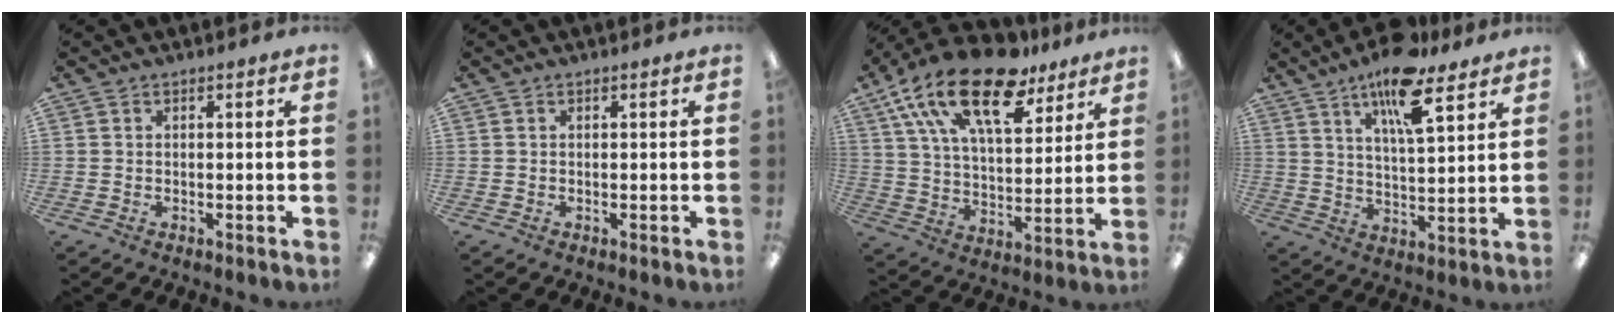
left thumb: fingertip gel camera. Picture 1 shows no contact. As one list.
[{"total": 0.0}, {"total": 22.0, "force": [14.2, 9.6, 13.9], "torque": [-0.237, -0.069, 0.248]}, {"total": 13.5, "force": [9.2, 3.9, 9.1], "torque": [-0.148, -0.043, 0.154]}]